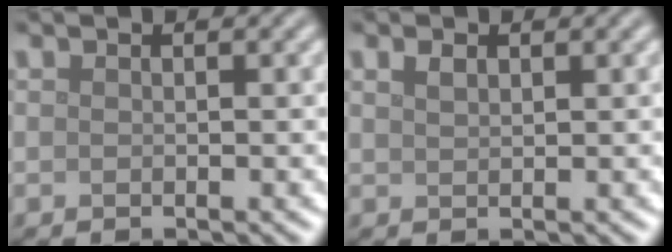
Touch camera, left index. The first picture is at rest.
{"total": 1.1, "force": [0.7, 0.5, 0.6], "torque": [-0.014, 0.003, 0.015]}